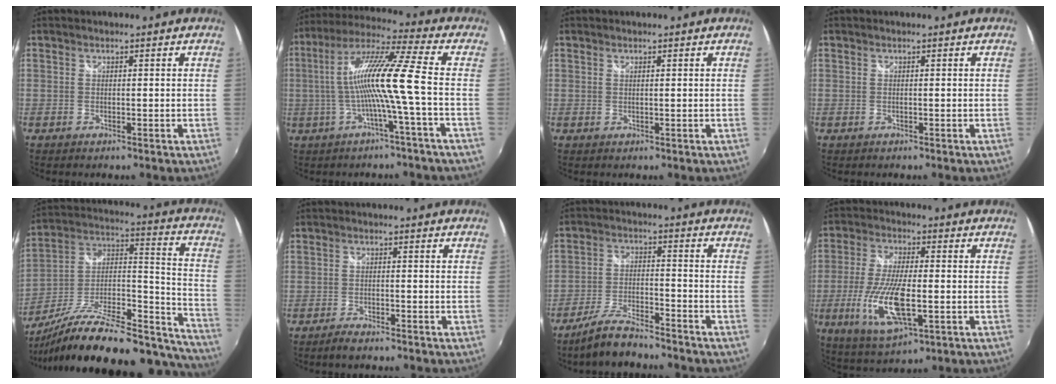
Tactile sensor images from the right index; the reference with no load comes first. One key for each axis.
{"total": 12.8, "fx": -2.0, "fy": -1.5, "fz": 12.5, "tx": -0.233, "ty": 0.008, "tz": -0.034}
{"total": 0.5, "fx": 0.4, "fy": 0.1, "fz": 0.3, "tx": -0.005, "ty": 0.001, "tz": 0.006}
{"total": 0.0}
{"total": 32.7, "fx": -24.5, "fy": 10.9, "fz": 18.7, "tx": -0.269, "ty": 0.009, "tz": -0.364}
{"total": 3.2, "fx": -2.8, "fy": 0.6, "fz": 1.4, "tx": -0.042, "ty": -0.003, "tz": -0.053}
{"total": 8.8, "fx": -7.7, "fy": 1.6, "fz": 3.9, "tx": -0.091, "ty": -0.002, "tz": -0.140}
{"total": 13.7, "fx": -3.5, "fy": 4.3, "fz": 12.6, "tx": -0.258, "ty": -0.018, "tz": -0.063}